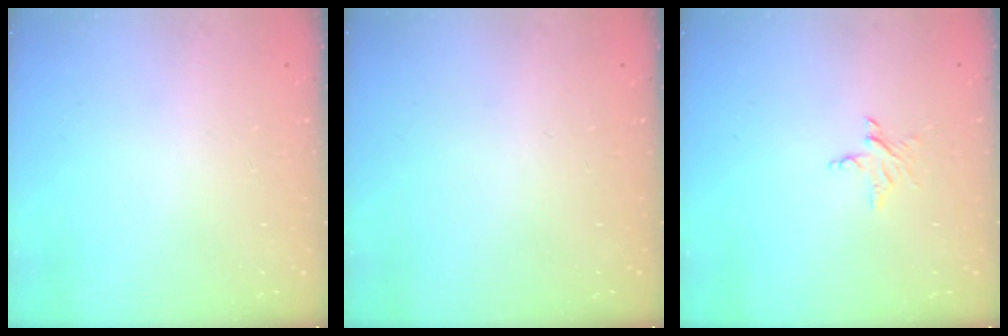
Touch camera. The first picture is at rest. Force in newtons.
{"total": 0.0}
{"total": 3.8, "press": 3.8, "slide": 0.3}